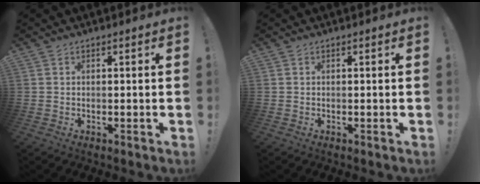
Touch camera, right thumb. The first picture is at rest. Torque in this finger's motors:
{"motor_torque": [-0.03, -0.16, 0.35, -0.24, -0.08]}